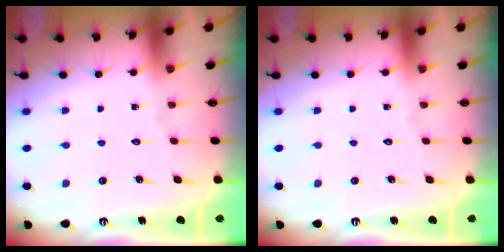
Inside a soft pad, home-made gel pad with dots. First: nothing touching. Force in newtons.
{"total": 0.0}